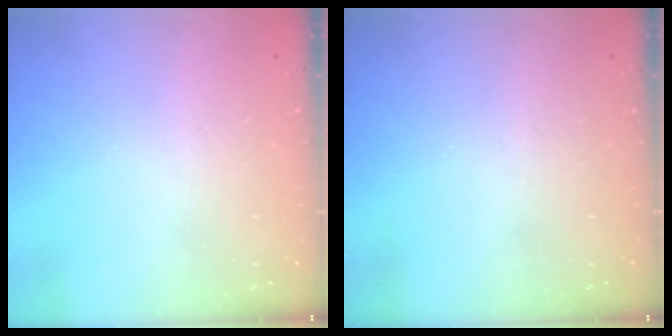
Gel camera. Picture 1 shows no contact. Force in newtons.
{"total": 0.0}